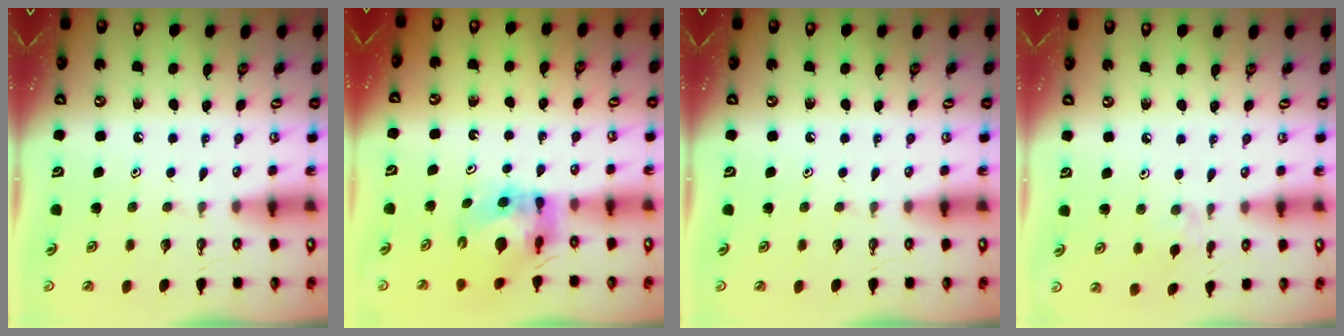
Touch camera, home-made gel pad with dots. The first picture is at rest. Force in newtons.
{"total": 9.2, "press": 9.2, "slide": 1.0}
{"total": 0.0}
{"total": 2.4, "press": 2.4, "slide": 0.4}